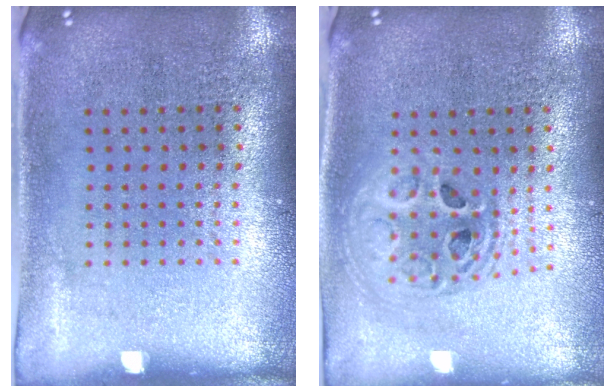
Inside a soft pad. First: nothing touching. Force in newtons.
{"total": 2.0, "press": 1.6, "slide": 1.2}